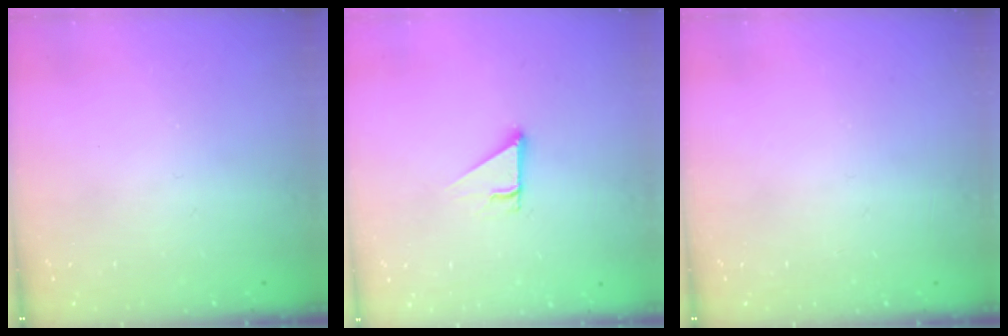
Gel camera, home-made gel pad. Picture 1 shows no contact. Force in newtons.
{"total": 2.5, "press": 2.5, "slide": 0.2}
{"total": 0.0}